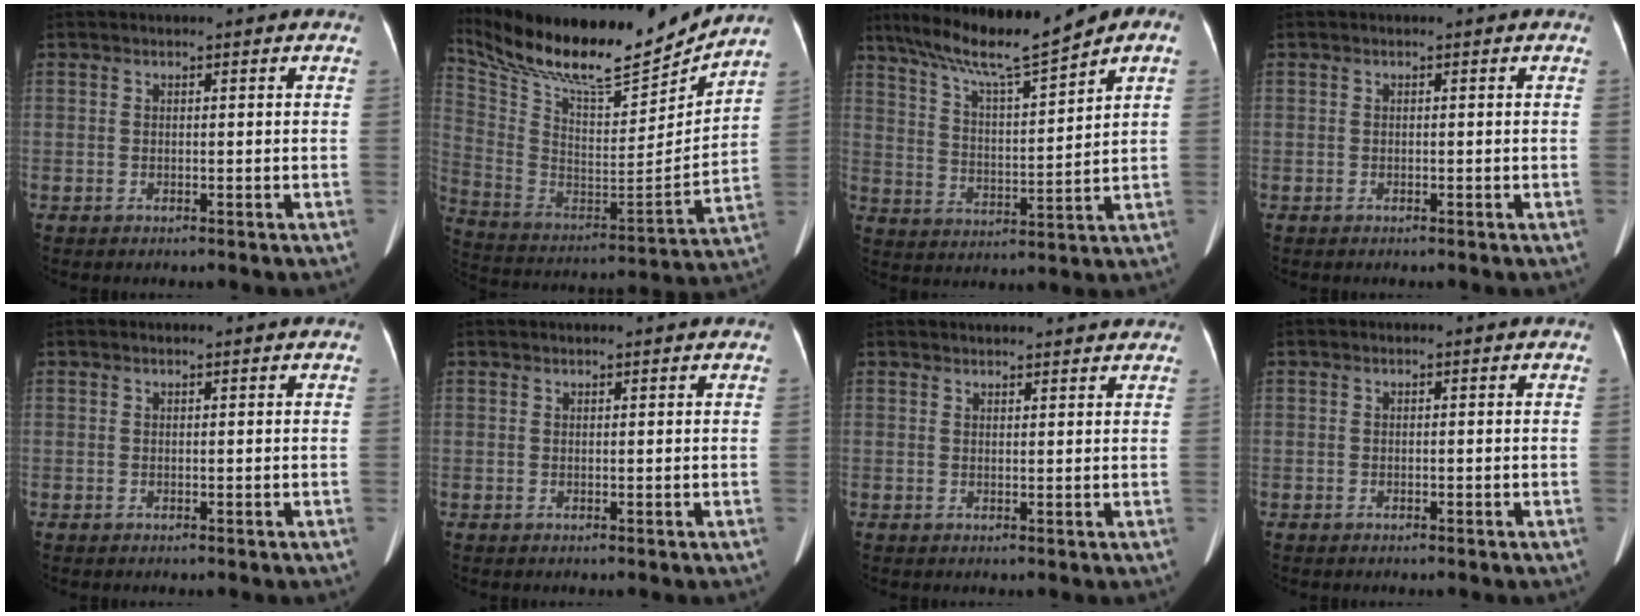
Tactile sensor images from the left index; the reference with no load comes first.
{"total": 24.6, "force": [21.6, 4.2, 11.0], "torque": [-0.225, -0.020, 0.354]}
{"total": 11.6, "force": [9.2, 0.0, 7.1], "torque": [-0.126, 0.006, 0.164]}
{"total": 0.0}
{"total": 0.0}
{"total": 1.7, "force": [1.5, 0.2, 0.6], "torque": [-0.006, 0.020, 0.024]}
{"total": 8.4, "force": [7.9, 1.9, 2.2], "torque": [-0.016, 0.024, 0.085]}
{"total": 0.0}